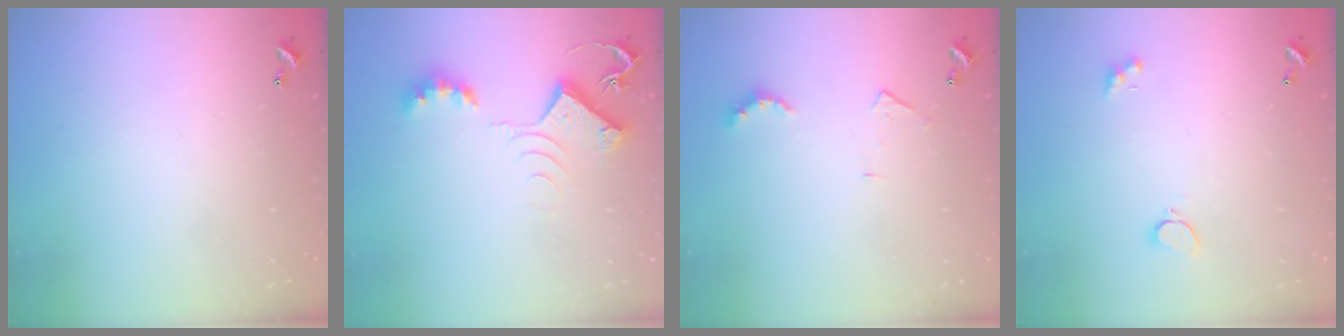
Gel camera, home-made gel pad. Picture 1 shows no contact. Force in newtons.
{"total": 9.3, "press": 9.3, "slide": 0.6}
{"total": 5.4, "press": 5.4, "slide": 0.8}
{"total": 1.9, "press": 1.9, "slide": 0.6}